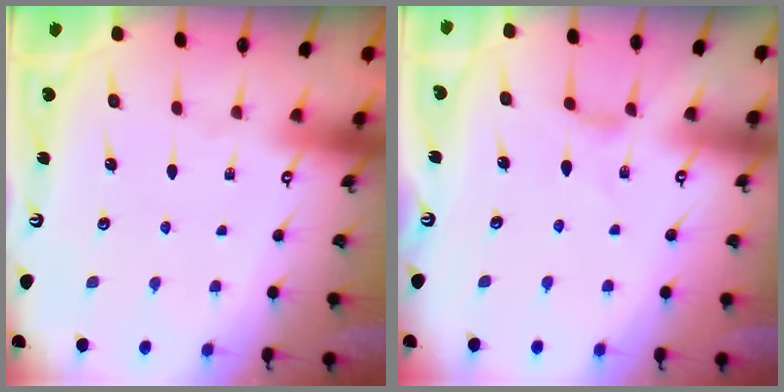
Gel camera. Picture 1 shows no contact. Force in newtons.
{"total": 1.4, "press": 1.3, "slide": 0.4}